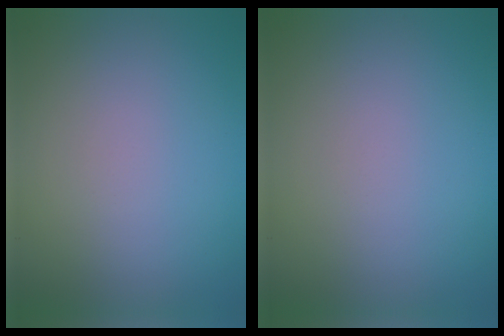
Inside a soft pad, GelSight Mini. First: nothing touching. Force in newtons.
{"total": 0.0}